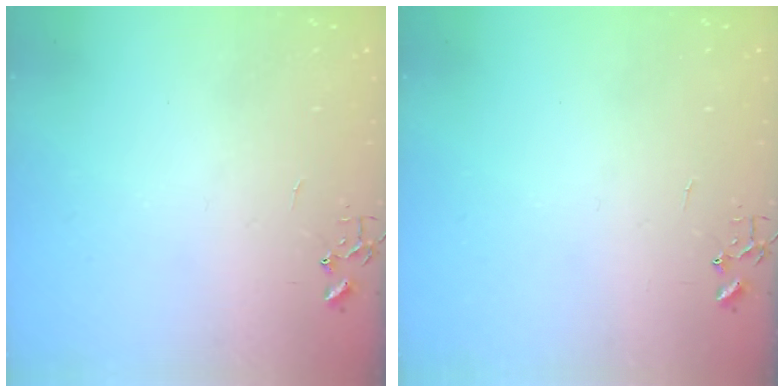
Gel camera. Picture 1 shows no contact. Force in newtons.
{"total": 0.0}